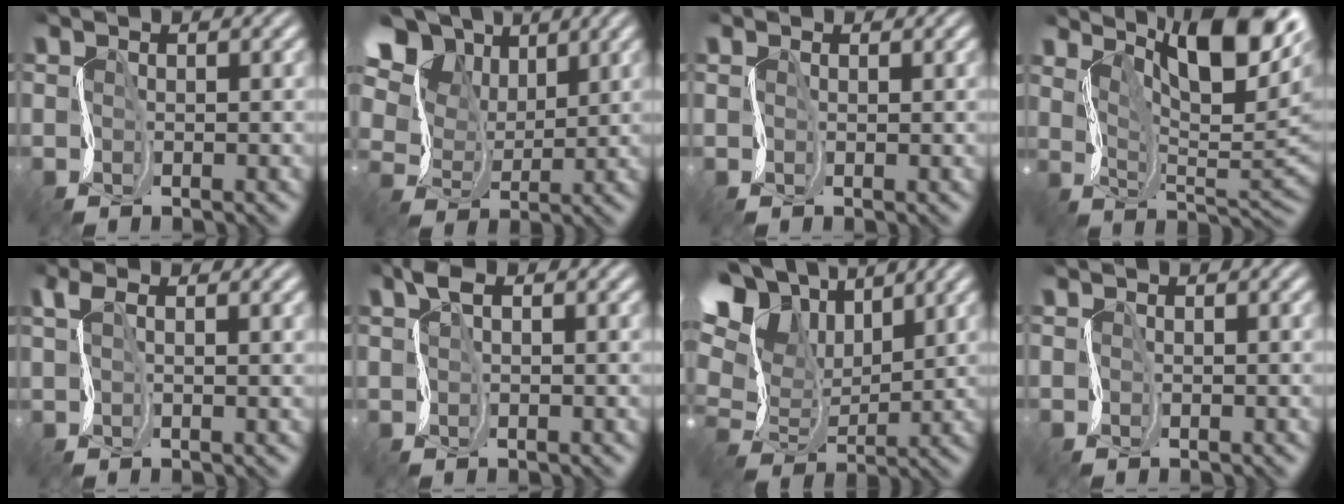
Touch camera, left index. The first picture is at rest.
{"total": 11.9, "force": [7.2, 8.1, 4.9], "torque": [-0.121, 0.031, 0.127]}
{"total": 1.0, "force": [0.4, 0.6, -0.7], "torque": [0.020, 0.004, 0.006]}
{"total": 13.7, "force": [7.4, 5.1, 10.3], "torque": [-0.134, 0.025, 0.111]}
{"total": 2.1, "force": [1.6, 1.0, 1.0], "torque": [-0.022, 0.010, 0.025]}
{"total": 1.6, "force": [1.1, 0.9, 0.6], "torque": [-0.011, 0.010, 0.017]}
{"total": 11.6, "force": [6.8, 7.2, 6.1], "torque": [-0.155, 0.034, 0.112]}
{"total": 0.0}